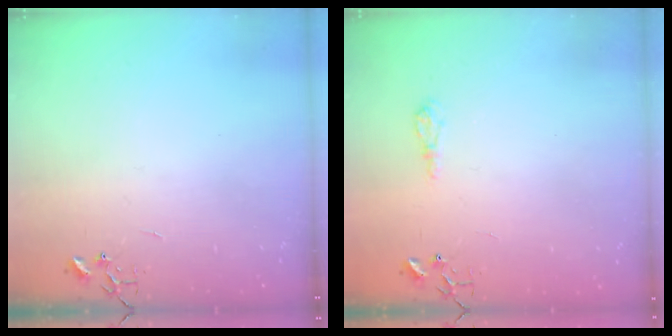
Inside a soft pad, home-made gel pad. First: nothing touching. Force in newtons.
{"total": 6.5, "press": 6.5, "slide": 0.7}